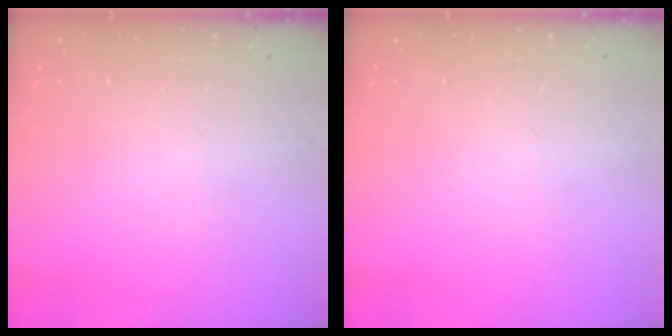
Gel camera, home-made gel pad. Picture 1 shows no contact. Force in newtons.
{"total": 0.0}